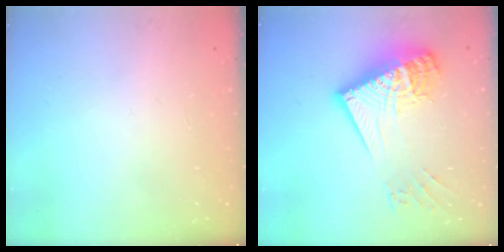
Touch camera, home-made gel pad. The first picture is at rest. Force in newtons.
{"total": 21.5, "press": 21.3, "slide": 2.7}